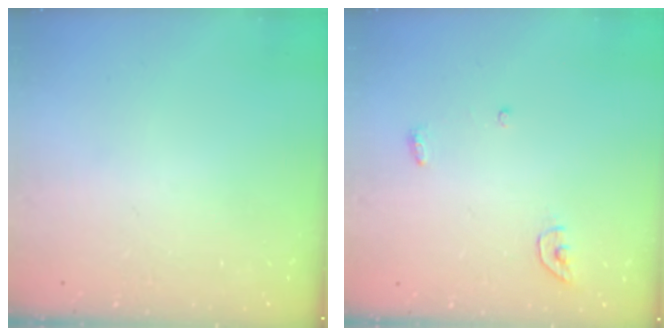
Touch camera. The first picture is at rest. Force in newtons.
{"total": 3.8, "press": 3.7, "slide": 0.3}